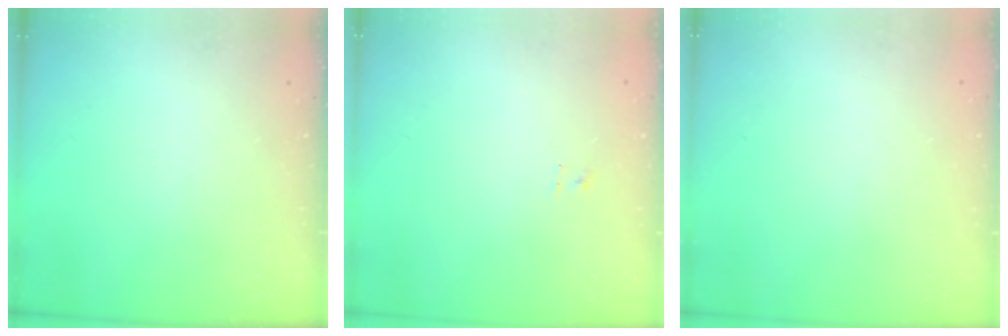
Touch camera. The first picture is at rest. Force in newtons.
{"total": 0.9, "press": 0.5, "slide": 0.7}
{"total": 1.9, "press": 1.9, "slide": 0.2}